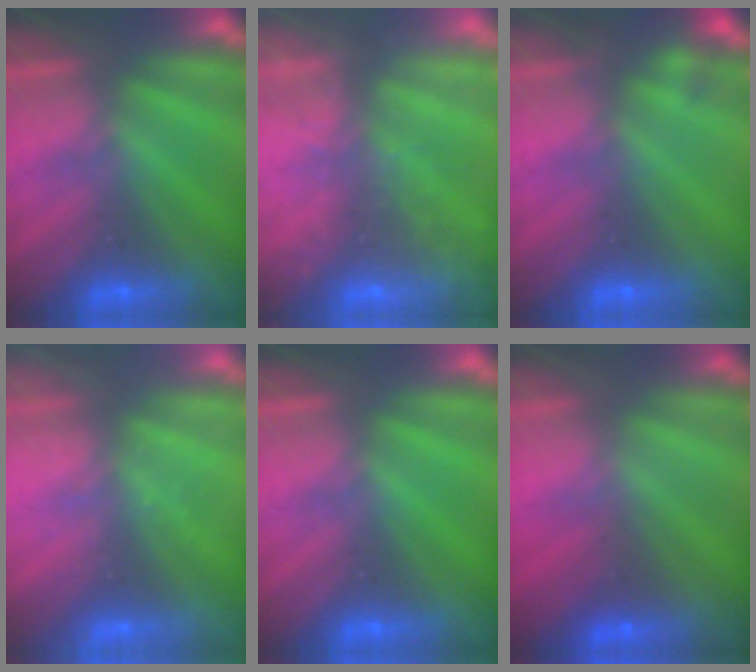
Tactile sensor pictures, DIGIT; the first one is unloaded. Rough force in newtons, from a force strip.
{"total": 10.8}
{"total": 2.2}
{"total": 2.3}
{"total": 0.0}
{"total": 1.6}